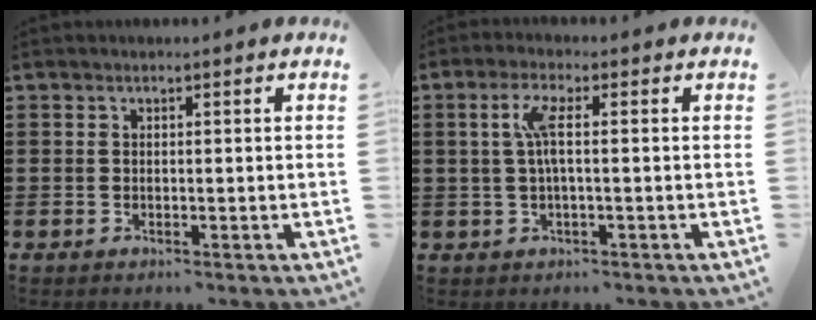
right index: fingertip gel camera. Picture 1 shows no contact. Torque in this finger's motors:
{"motor_torque": [0.55, -0.11, 0.15, 0.06]}